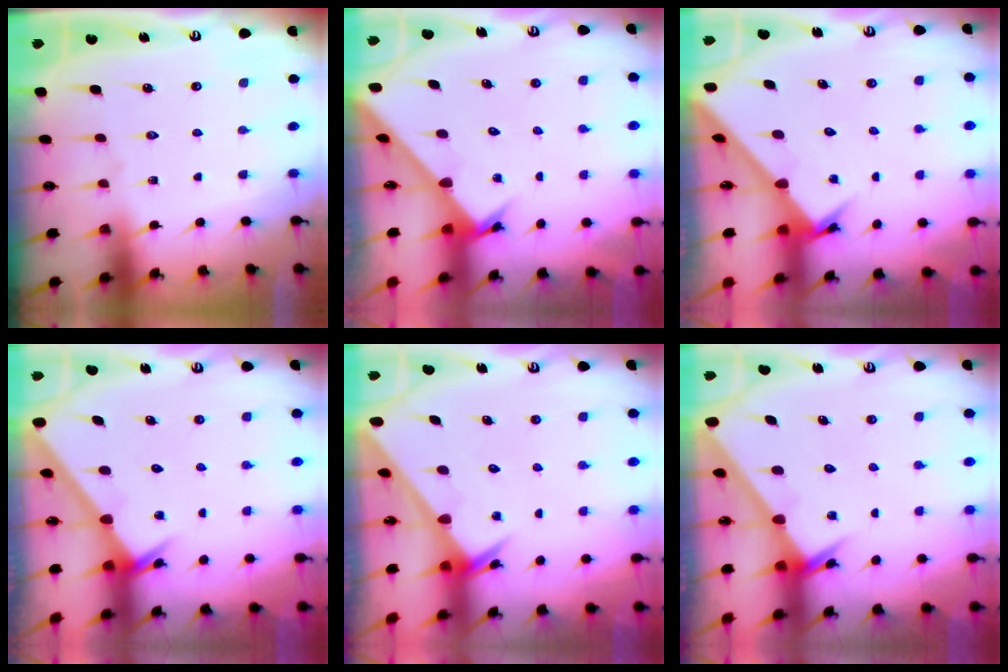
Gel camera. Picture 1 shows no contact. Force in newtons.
{"total": 2.6, "press": 2.6, "slide": 0.3}
{"total": 3.6, "press": 3.5, "slide": 0.4}
{"total": 2.5, "press": 2.5, "slide": 0.1}
{"total": 2.5, "press": 2.5, "slide": 0.1}
{"total": 2.3, "press": 2.3, "slide": 0.1}